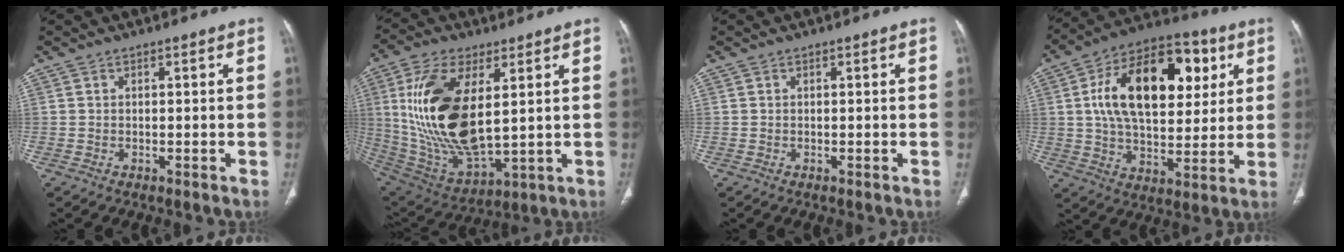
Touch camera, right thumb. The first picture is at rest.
{"total": 22.1, "force": [4.2, 10.4, 19.1], "torque": [-0.378, -0.026, 0.091]}
{"total": 0.0}
{"total": 23.3, "force": [6.0, 13.1, 18.3], "torque": [-0.270, 0.003, 0.090]}